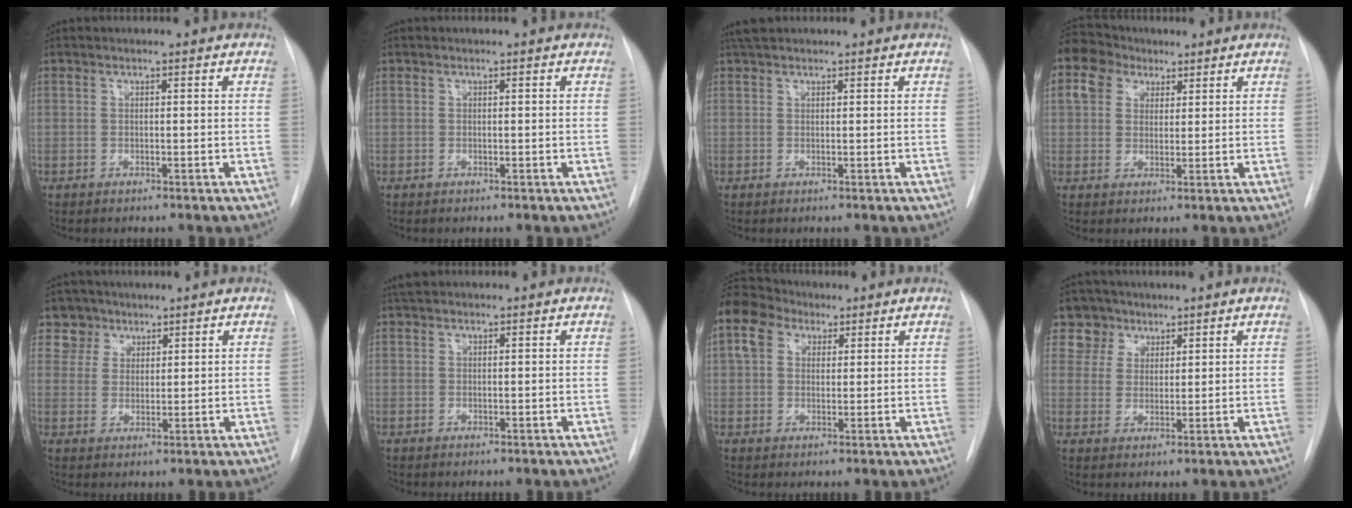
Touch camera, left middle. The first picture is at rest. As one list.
[{"total": 0.0}, {"total": 2.6, "force": [2.2, 0.8, 0.9], "torque": [-0.016, 0.020, 0.040]}, {"total": 13.6, "force": [7.5, 10.1, 5.3], "torque": [-0.152, 0.063, 0.142]}, {"total": 4.6, "force": [3.1, 3.4, -0.4], "torque": [0.018, 0.003, 0.055]}, {"total": 1.7, "force": [1.5, 0.6, 0.5], "torque": [-0.012, 0.017, 0.027]}, {"total": 11.9, "force": [6.4, 8.2, 5.7], "torque": [-0.154, 0.061, 0.120]}, {"total": 5.1, "force": [3.3, 3.8, -0.3], "torque": [0.015, 0.005, 0.060]}]